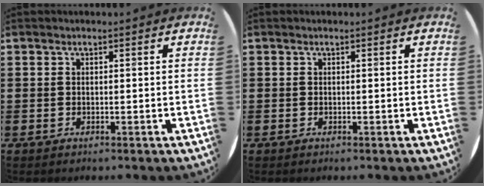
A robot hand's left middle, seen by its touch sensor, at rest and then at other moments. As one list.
[{"total": 0.0}]